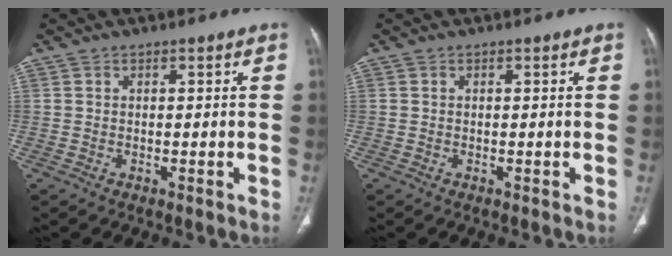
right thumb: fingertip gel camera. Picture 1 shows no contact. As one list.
[{"total": 0.0}]